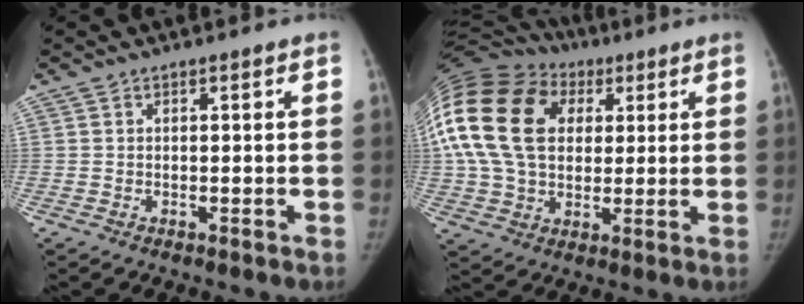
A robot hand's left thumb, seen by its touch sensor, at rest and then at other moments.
{"total": 27.8, "force": [6.4, 19.9, 18.4], "torque": [-0.411, 0.054, 0.122]}